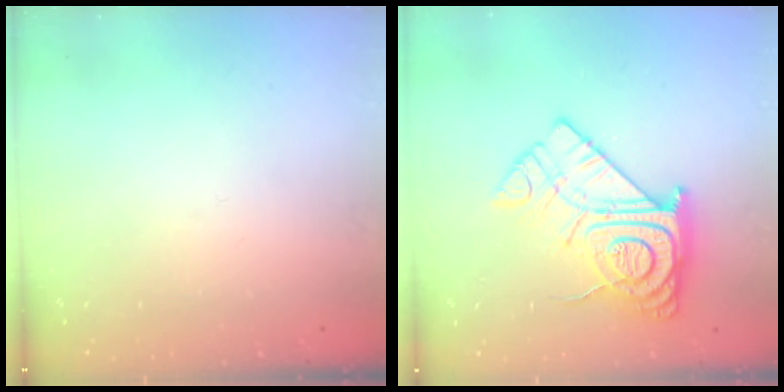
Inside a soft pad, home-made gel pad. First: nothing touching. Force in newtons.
{"total": 20.2, "press": 20.1, "slide": 1.5}